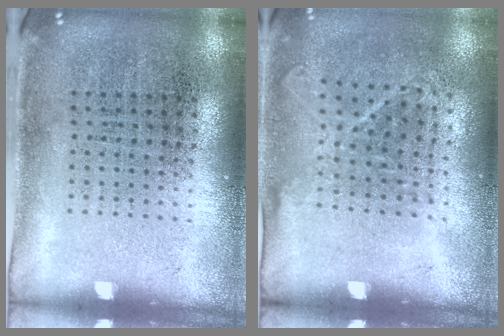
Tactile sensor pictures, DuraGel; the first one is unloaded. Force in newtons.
{"total": 1.1, "press": 1.0, "slide": 0.5}